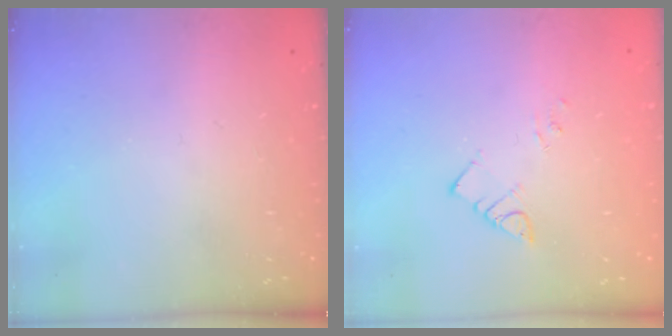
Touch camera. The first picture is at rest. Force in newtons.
{"total": 3.2, "press": 3.2, "slide": 0.4}